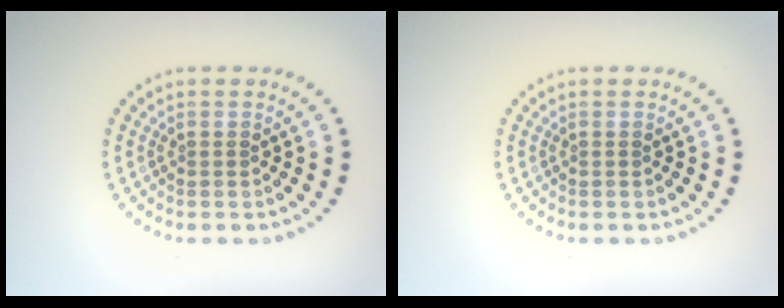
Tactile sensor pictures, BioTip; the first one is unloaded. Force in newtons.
{"total": 0.0}